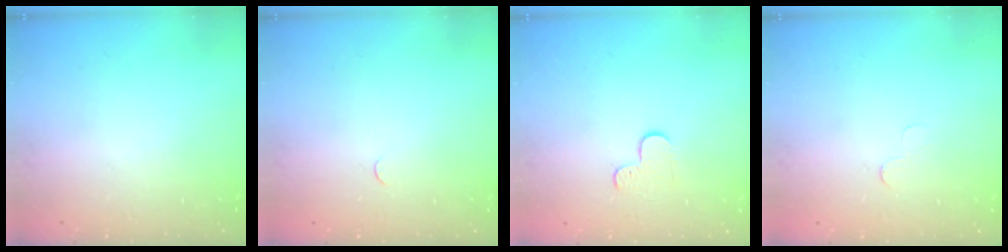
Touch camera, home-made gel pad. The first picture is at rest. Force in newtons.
{"total": 2.9, "press": 2.8, "slide": 0.4}
{"total": 4.0, "press": 4.0, "slide": 0.3}
{"total": 2.1, "press": 2.1, "slide": 0.2}